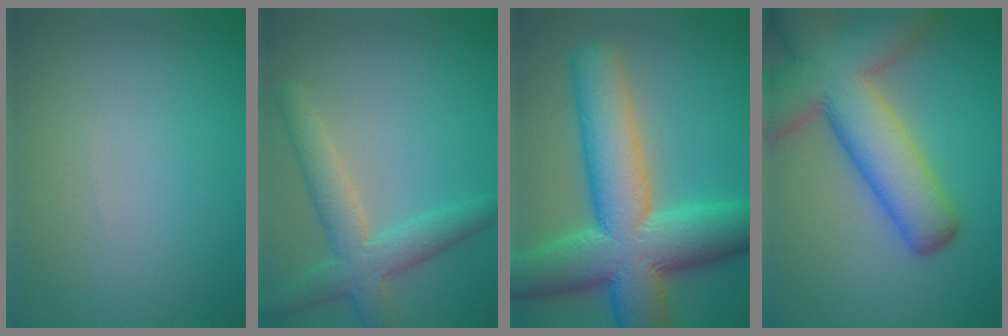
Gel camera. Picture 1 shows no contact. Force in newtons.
{"total": 4.7, "press": 4.7, "slide": 0.2}
{"total": 13.8, "press": 13.7, "slide": 0.5}
{"total": 11.6, "press": 11.6, "slide": 0.7}